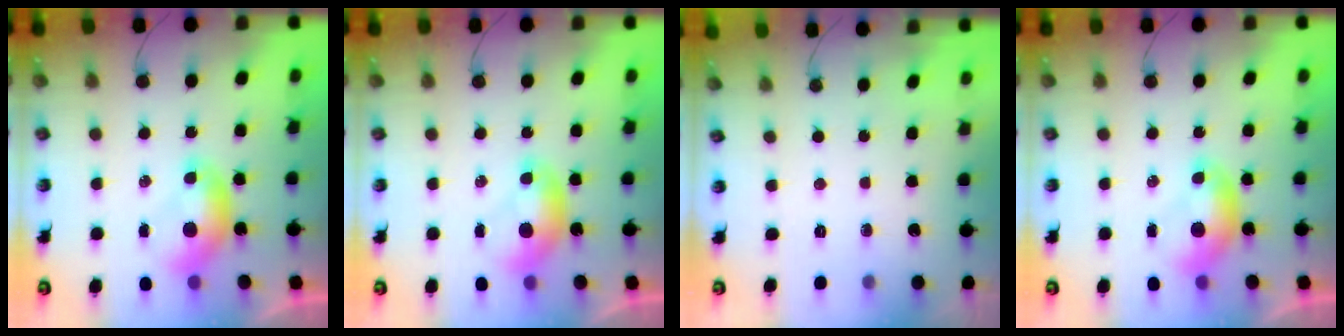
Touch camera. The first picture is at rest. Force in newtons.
{"total": 0.0}
{"total": 0.0}
{"total": 0.0}